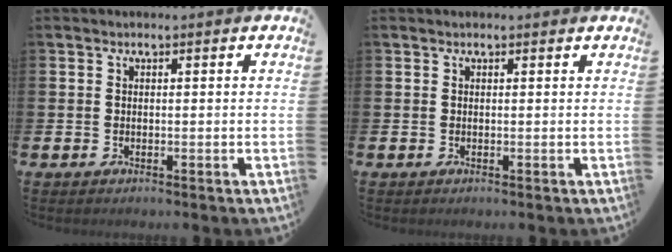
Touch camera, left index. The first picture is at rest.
{"total": 0.0}